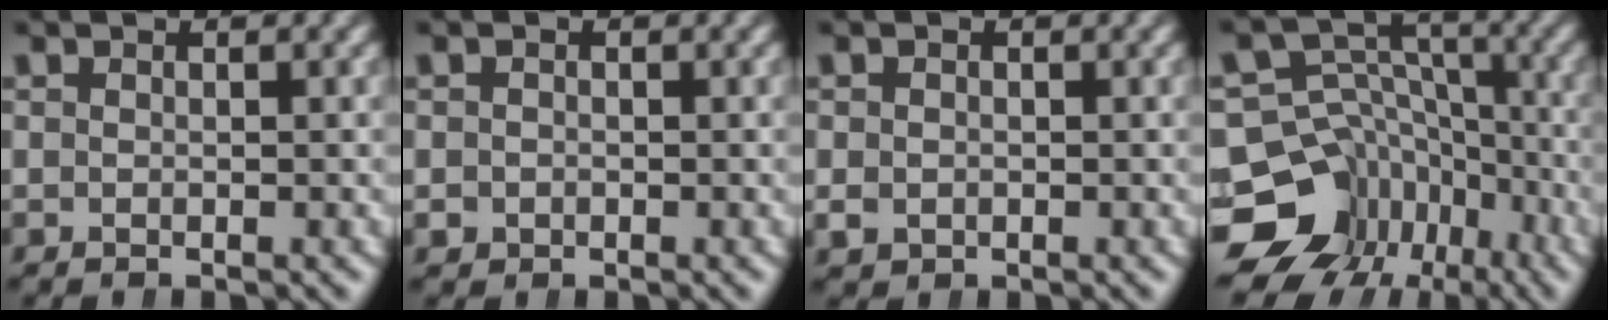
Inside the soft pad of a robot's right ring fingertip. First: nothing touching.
{"total": 1.3, "force": [-0.5, 1.2, 0.3], "torque": [-0.010, -0.014, 0.001]}
{"total": 1.3, "force": [-0.3, 1.1, 0.5], "torque": [-0.013, -0.010, 0.002]}
{"total": 17.3, "force": [-6.3, 14.2, 7.5], "torque": [-0.118, -0.070, -0.088]}